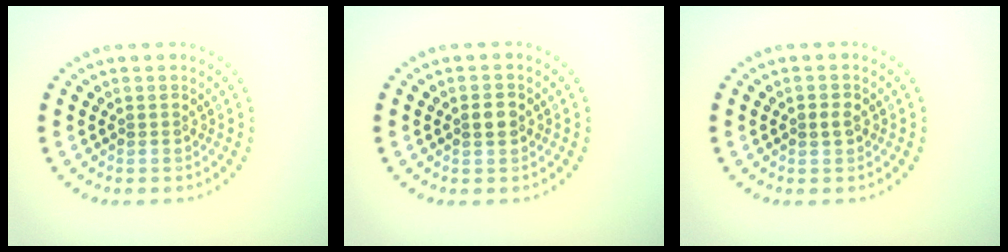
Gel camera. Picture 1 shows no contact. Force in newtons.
{"total": 1.5, "press": 1.5, "slide": 0.3}
{"total": 1.1, "press": 1.1, "slide": 0.2}